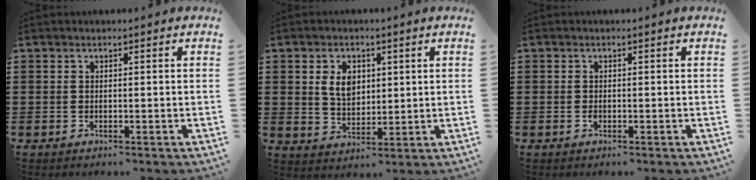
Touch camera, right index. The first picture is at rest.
{"total": 5.1, "force": [1.5, 3.6, 3.3], "torque": [-0.070, 0.011, 0.023]}
{"total": 0.7, "force": [-0.3, 0.4, 0.5], "torque": [-0.012, -0.003, -0.005]}